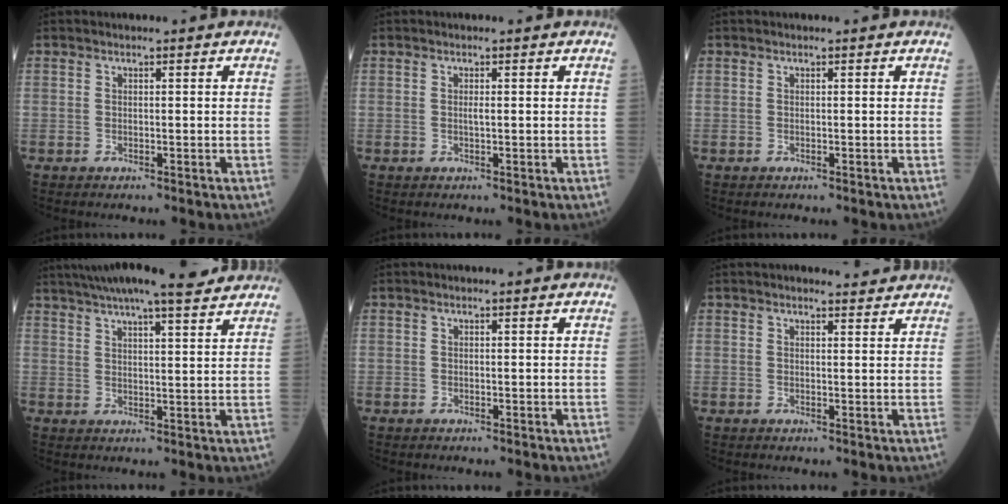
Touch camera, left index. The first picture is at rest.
{"total": 0.7, "force": [0.0, 0.0, 0.7], "torque": [-0.016, -0.001, 0.000]}
{"total": 0.0}
{"total": 17.4, "force": [15.0, 1.7, 8.6], "torque": [-0.148, 0.032, 0.210]}
{"total": 0.0}
{"total": 2.8, "force": [2.7, 0.5, 0.6], "torque": [-0.012, 0.005, 0.031]}